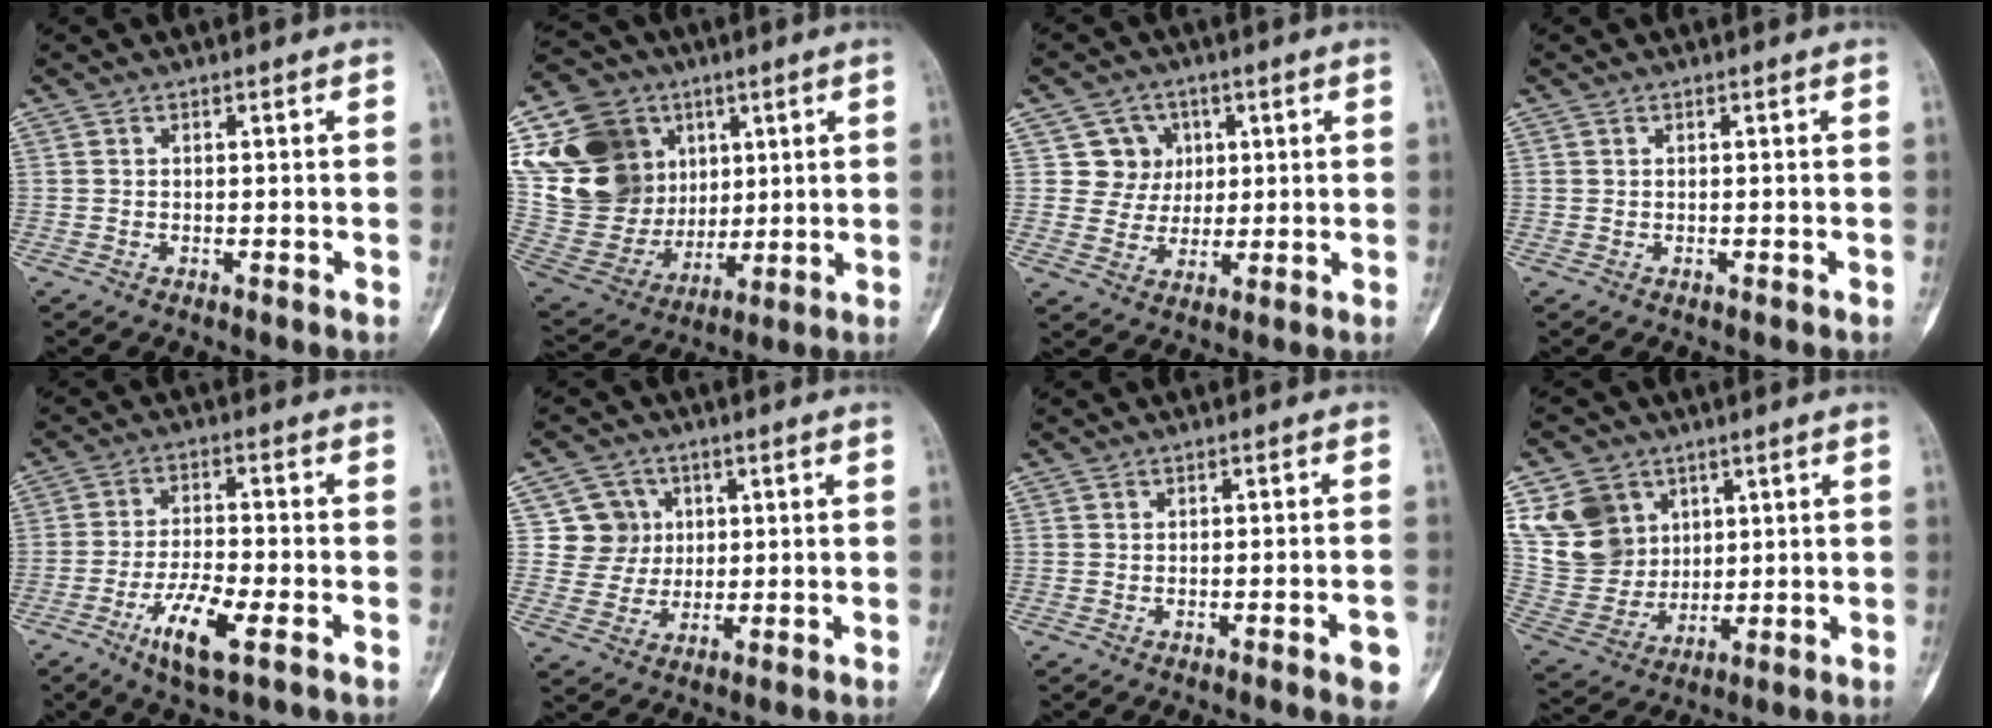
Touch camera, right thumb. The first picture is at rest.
{"total": 23.3, "force": [7.6, 18.9, 11.4], "torque": [-0.201, 0.006, 0.163]}
{"total": 6.7, "force": [2.1, 6.4, 0.7], "torque": [0.032, -0.001, 0.032]}
{"total": 0.0}
{"total": 9.3, "force": [-4.3, 2.4, 7.9], "torque": [-0.156, 0.009, -0.073]}
{"total": 7.3, "force": [2.0, 6.9, 0.9], "torque": [0.024, -0.001, 0.034]}
{"total": 3.6, "force": [-1.7, 0.5, 3.2], "torque": [-0.038, 0.005, -0.022]}
{"total": 13.7, "force": [5.7, 11.3, 5.2], "torque": [-0.079, -0.014, 0.127]}